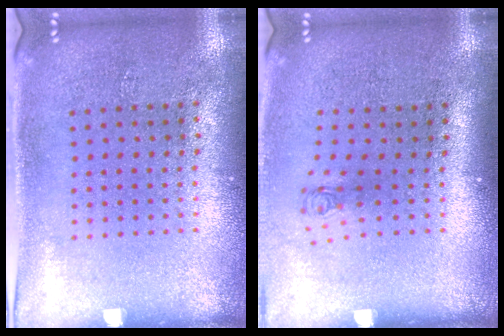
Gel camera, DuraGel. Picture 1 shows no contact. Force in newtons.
{"total": 0.8, "press": 0.4, "slide": 0.7}